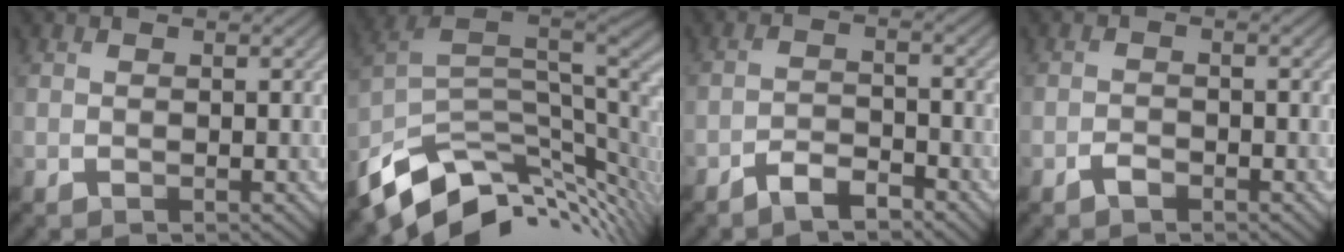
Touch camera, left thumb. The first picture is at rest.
{"total": 12.6, "force": [-4.8, 6.8, 9.4], "torque": [-0.195, -0.028, -0.078]}
{"total": 3.8, "force": [-3.1, 1.1, 1.9], "torque": [-0.033, 0.002, -0.065]}
{"total": 1.5, "force": [-1.2, 0.6, 0.6], "torque": [-0.009, 0.000, -0.026]}